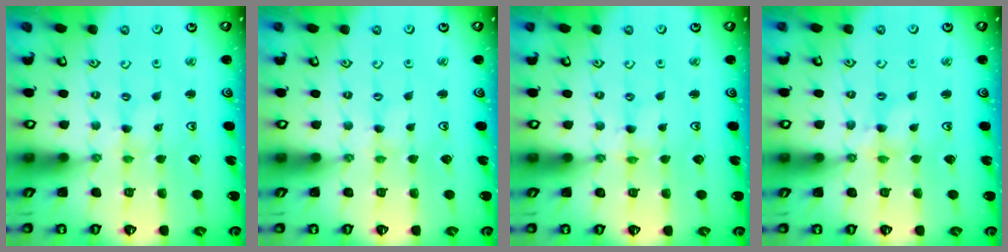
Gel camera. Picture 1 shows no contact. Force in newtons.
{"total": 0.8, "press": 0.8, "slide": 0.2}
{"total": 0.6, "press": 0.6, "slide": 0.2}
{"total": 3.2, "press": 3.2, "slide": 0.4}